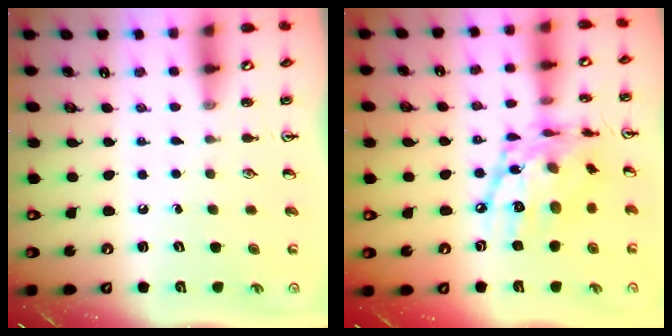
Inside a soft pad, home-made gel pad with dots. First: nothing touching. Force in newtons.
{"total": 18.5, "press": 18.4, "slide": 1.7}